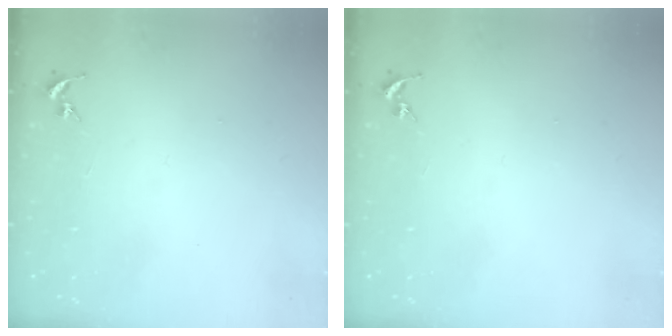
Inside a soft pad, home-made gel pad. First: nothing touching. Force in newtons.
{"total": 0.0}